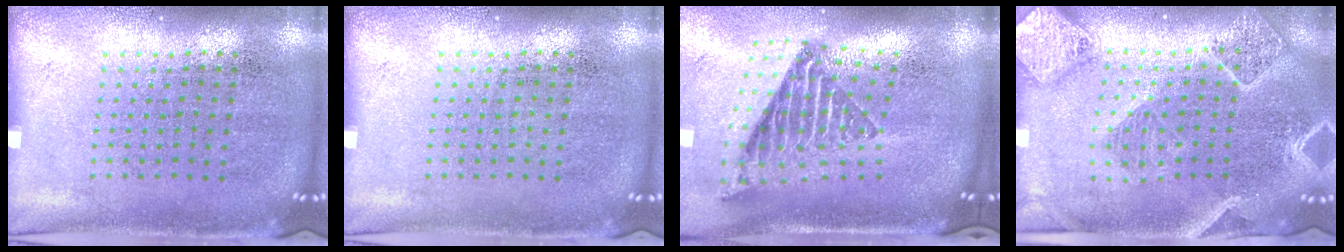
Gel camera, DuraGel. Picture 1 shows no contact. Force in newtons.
{"total": 0.0}
{"total": 2.6, "press": 1.6, "slide": 2.1}
{"total": 2.5, "press": 2.3, "slide": 1.1}